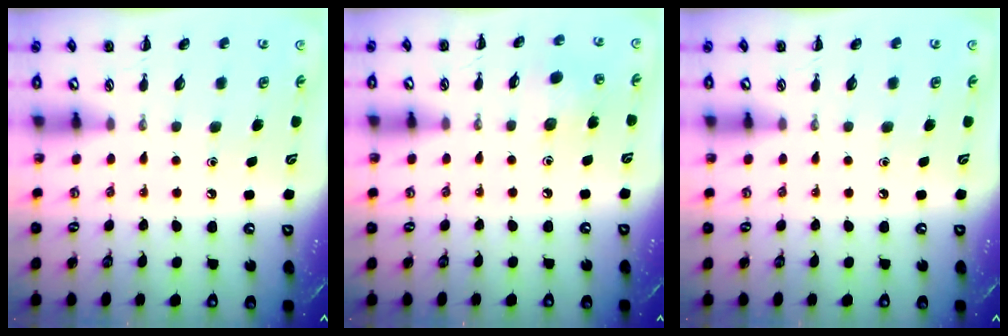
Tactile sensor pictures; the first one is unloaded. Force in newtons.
{"total": 3.5, "press": 3.3, "slide": 1.1}
{"total": 0.0}